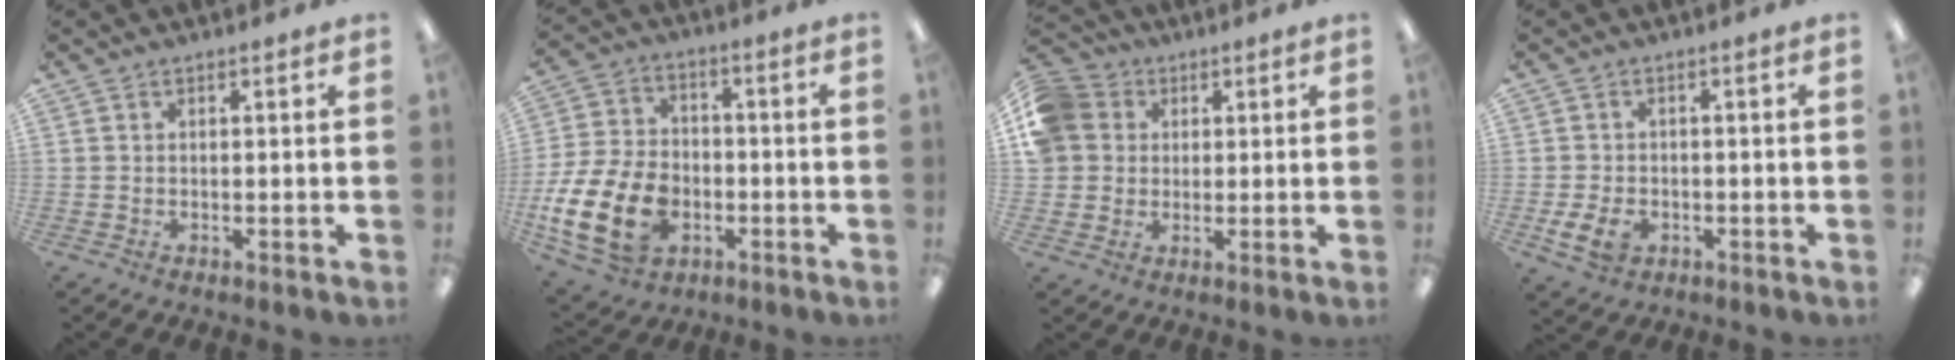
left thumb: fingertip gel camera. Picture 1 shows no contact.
{"total": 17.7, "force": [-6.0, 12.3, 11.3], "torque": [-0.236, 0.035, -0.101]}
{"total": 8.6, "force": [2.0, 7.9, 2.9], "torque": [-0.079, 0.010, 0.043]}
{"total": 5.7, "force": [-2.0, 3.6, 4.0], "torque": [-0.087, 0.005, -0.038]}